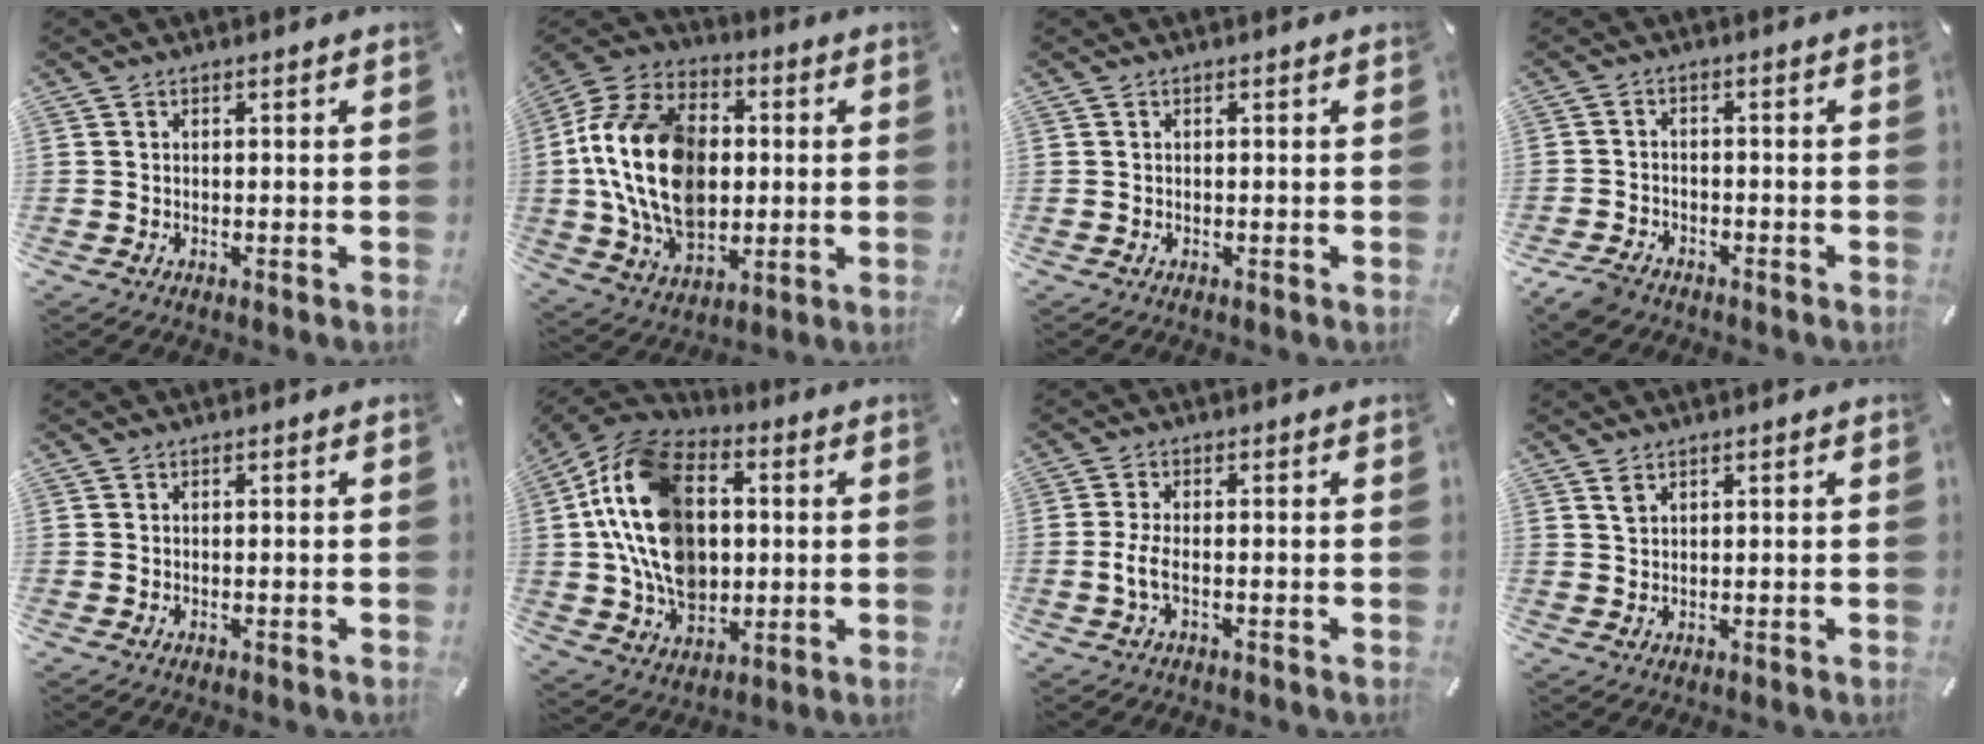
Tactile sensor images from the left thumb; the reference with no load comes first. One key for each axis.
{"total": 21.5, "fx": 0.1, "fy": 15.5, "fz": 14.8, "tx": -0.316, "ty": 0.004, "tz": -0.004}
{"total": 0.0}
{"total": 4.3, "fx": -3.5, "fy": 2.1, "fz": 1.3, "tx": -0.047, "ty": 0.011, "tz": -0.072}
{"total": 0.0}
{"total": 21.3, "fx": 1.6, "fy": 15.6, "fz": 14.5, "tx": -0.316, "ty": 0.005, "tz": 0.031}
{"total": 3.8, "fx": -1.0, "fy": 1.2, "fz": 3.5, "tx": -0.084, "ty": -0.006, "tz": -0.023}
{"total": 1.8, "fx": 1.4, "fy": 0.9, "fz": 0.8, "tx": -0.018, "ty": -0.002, "tz": 0.026}